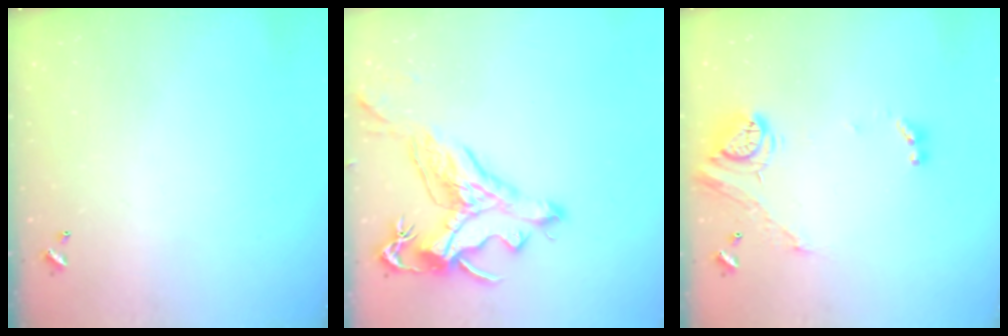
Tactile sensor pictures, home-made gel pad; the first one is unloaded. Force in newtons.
{"total": 2.2, "press": 1.7, "slide": 1.3}
{"total": 15.6, "press": 15.6, "slide": 1.1}